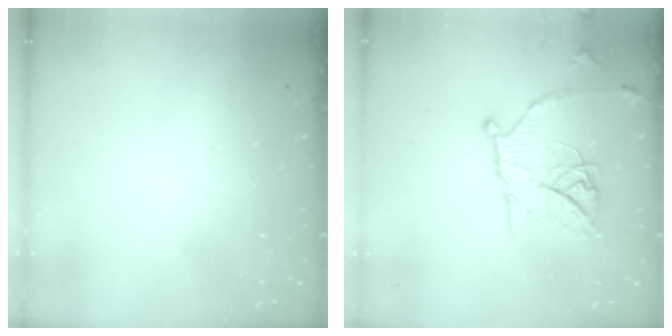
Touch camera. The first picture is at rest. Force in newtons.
{"total": 16.4, "press": 16.4, "slide": 1.3}